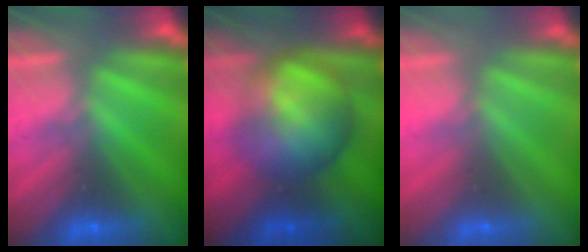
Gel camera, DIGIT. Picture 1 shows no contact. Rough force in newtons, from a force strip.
{"total": 7.6}
{"total": 2.8}